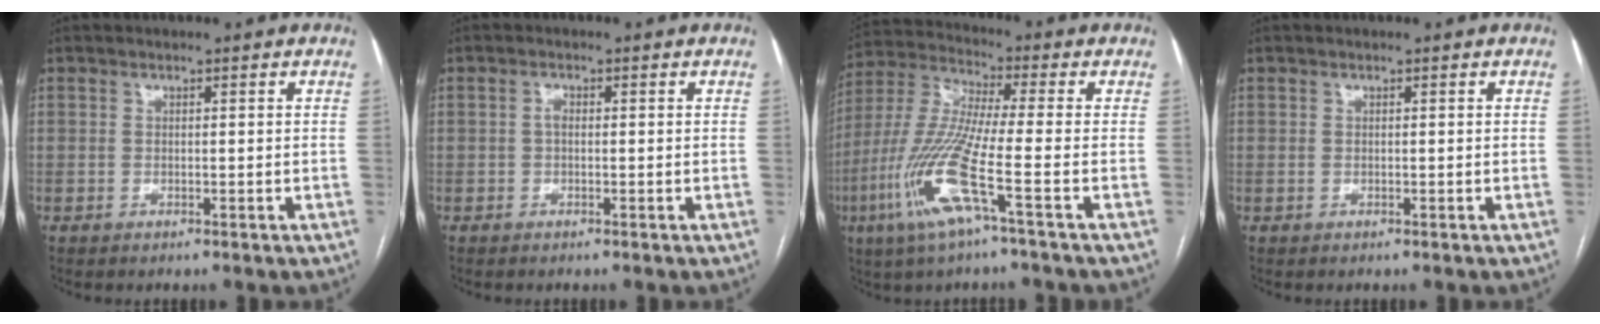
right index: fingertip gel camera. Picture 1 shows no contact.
{"total": 1.1, "force": [-0.1, 0.6, 0.9], "torque": [-0.016, 0.003, -0.004]}
{"total": 13.5, "force": [-5.2, 0.0, 12.4], "torque": [-0.274, -0.015, -0.112]}
{"total": 0.0}